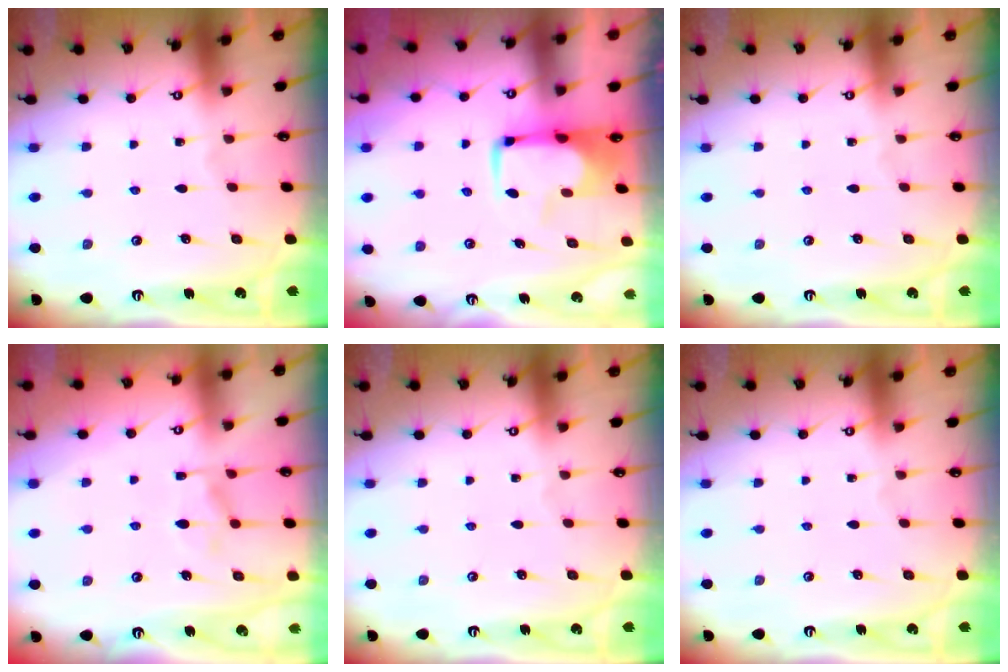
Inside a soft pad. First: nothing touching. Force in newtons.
{"total": 0.8, "press": 0.5, "slide": 0.6}
{"total": 0.0}
{"total": 1.7, "press": 0.9, "slide": 1.5}
{"total": 0.0}
{"total": 0.0}